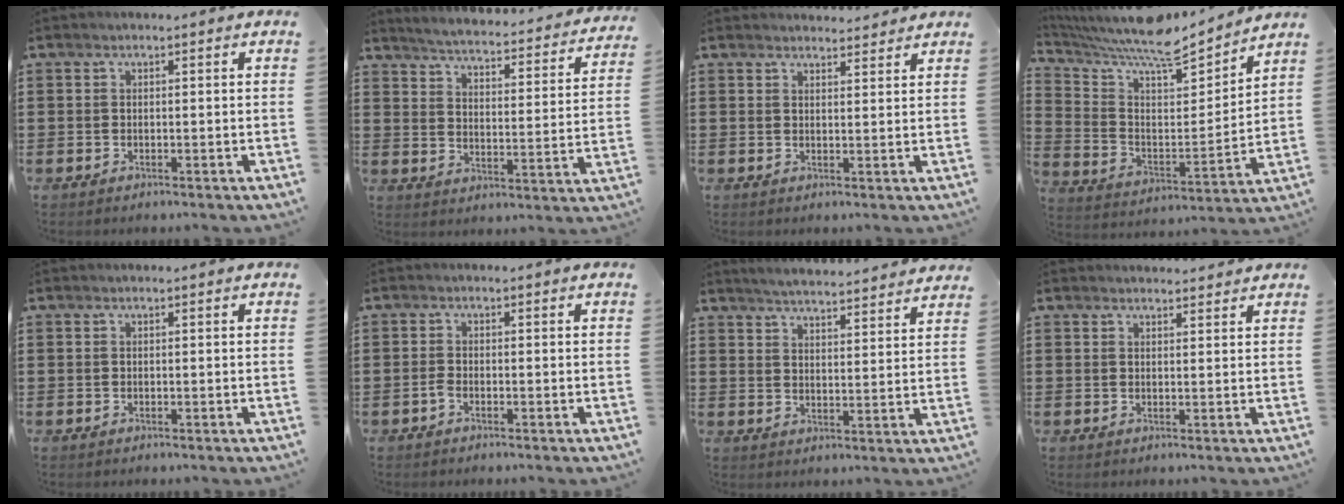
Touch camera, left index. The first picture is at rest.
{"total": 3.2, "force": [3.1, -0.4, 0.7], "torque": [-0.035, -0.032, 0.042]}
{"total": 2.5, "force": [2.5, 0.3, 0.0], "torque": [0.002, -0.009, 0.047]}
{"total": 8.3, "force": [7.2, 1.7, 3.7], "torque": [-0.099, -0.057, 0.120]}
{"total": 0.0}
{"total": 1.2, "force": [-0.7, 0.4, 0.9], "torque": [-0.027, -0.005, -0.015]}
{"total": 4.2, "force": [4.2, -0.6, 0.4], "torque": [-0.025, -0.029, 0.071]}
{"total": 1.7, "force": [1.7, 0.2, 0.1], "torque": [-0.006, 0.001, 0.033]}